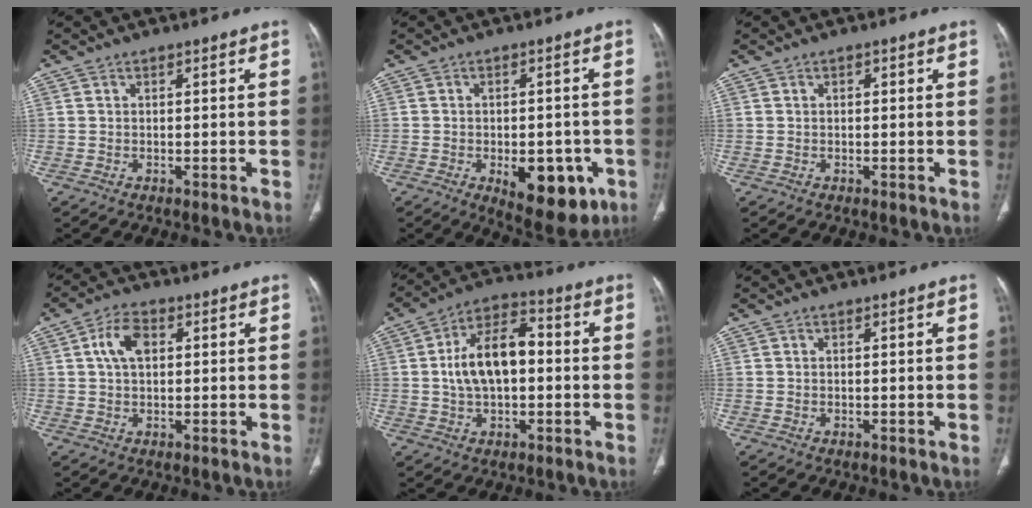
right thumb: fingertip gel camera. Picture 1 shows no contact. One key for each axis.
{"total": 12.3, "fx": -4.4, "fy": 6.3, "fz": 9.6, "tx": -0.098, "ty": 0.006, "tz": -0.047}
{"total": 0.7, "fx": 0.3, "fy": 0.4, "fz": 0.5, "tx": -0.005, "ty": 0.001, "tz": 0.002}
{"total": 6.1, "fx": 1.6, "fy": 3.7, "fz": 4.6, "tx": -0.085, "ty": 0.009, "tz": 0.026}
{"total": 12.6, "fx": 0.2, "fy": 7.1, "fz": 10.4, "tx": -0.177, "ty": 0.029, "tz": -0.003}
{"total": 0.0}